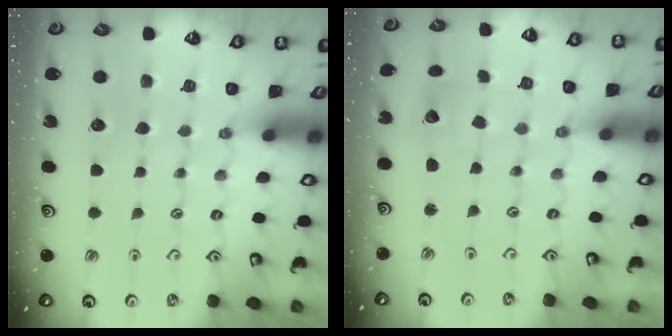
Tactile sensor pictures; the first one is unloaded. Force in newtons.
{"total": 3.1, "press": 3.1, "slide": 0.3}